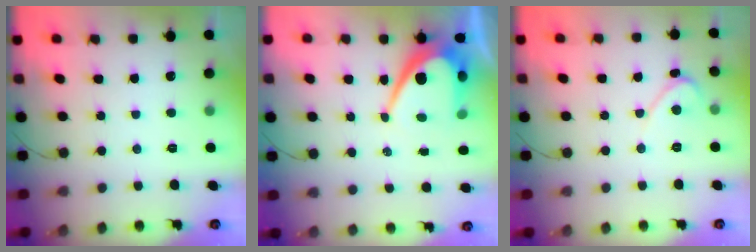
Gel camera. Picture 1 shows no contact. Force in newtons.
{"total": 11.3, "press": 11.3, "slide": 0.9}
{"total": 2.5, "press": 2.5, "slide": 0.2}